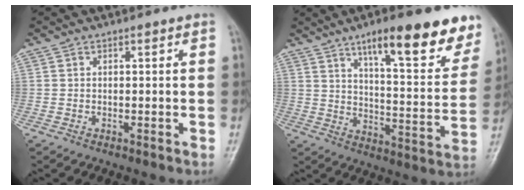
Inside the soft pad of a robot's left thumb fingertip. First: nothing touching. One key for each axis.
{"total": 19.9, "fx": 12.7, "fy": 5.3, "fz": 14.3, "tx": -0.158, "ty": -0.057, "tz": 0.188}